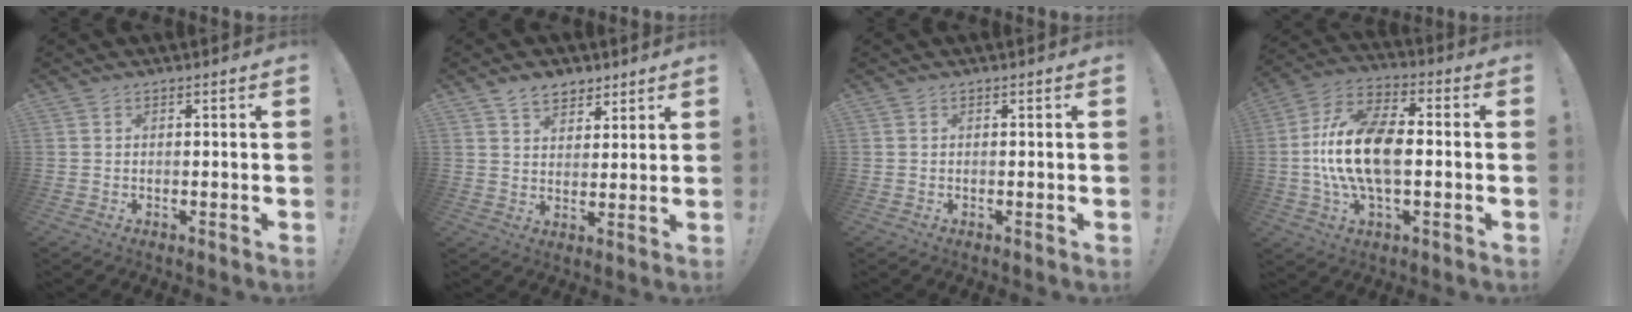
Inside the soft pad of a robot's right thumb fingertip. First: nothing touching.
{"total": 6.8, "force": [4.8, 4.2, 2.2], "torque": [-0.031, -0.022, 0.090]}
{"total": 0.0}
{"total": 17.5, "force": [-0.9, 8.9, 15.1], "torque": [-0.286, 0.005, -0.015]}